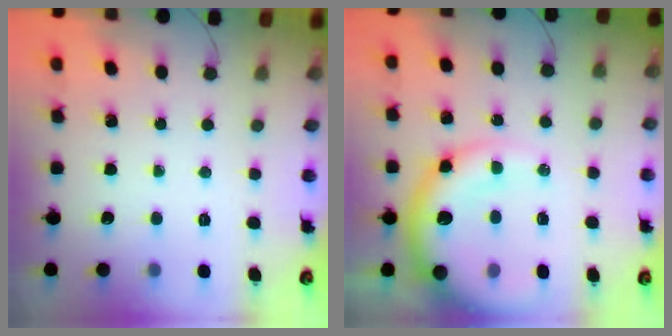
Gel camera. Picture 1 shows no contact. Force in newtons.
{"total": 16.8, "press": 16.3, "slide": 3.9}